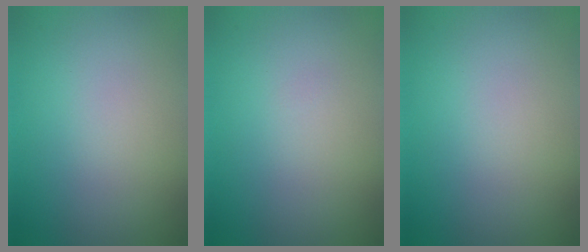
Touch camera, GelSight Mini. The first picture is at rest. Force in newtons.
{"total": 0.0}
{"total": 0.0}